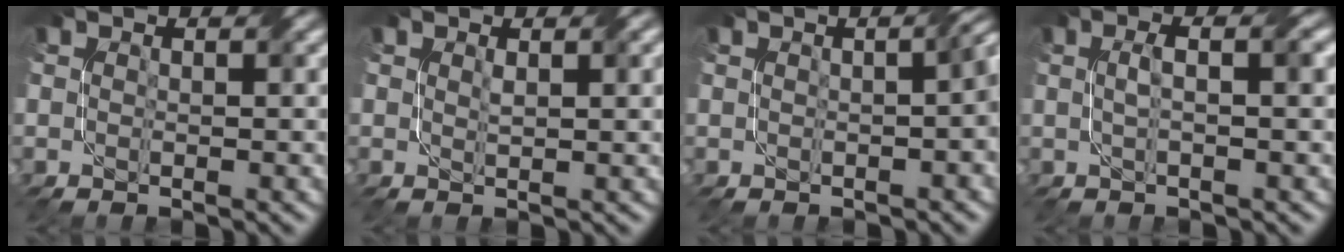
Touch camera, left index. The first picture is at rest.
{"total": 1.6, "force": [0.7, 0.4, 1.4], "torque": [-0.022, 0.000, 0.015]}
{"total": 3.9, "force": [-0.1, 1.4, 3.6], "torque": [-0.027, 0.010, 0.006]}
{"total": 2.8, "force": [0.4, 0.8, 2.7], "torque": [-0.044, 0.012, 0.005]}